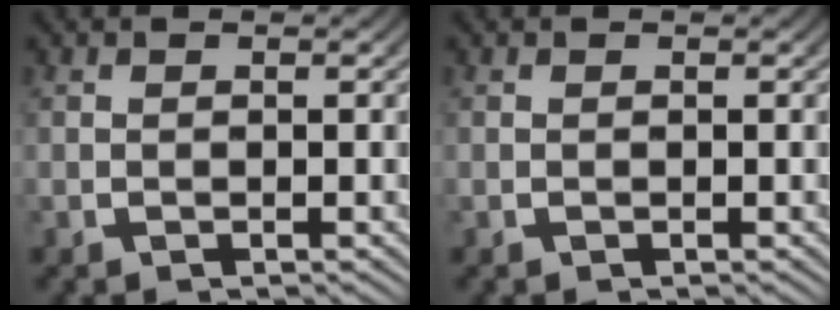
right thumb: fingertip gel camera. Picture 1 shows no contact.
{"total": 0.0}